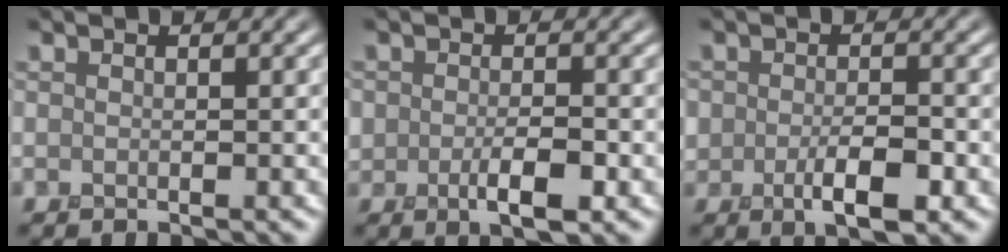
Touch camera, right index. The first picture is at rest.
{"total": 2.8, "force": [-0.6, 1.7, 2.2], "torque": [-0.035, 0.000, -0.009]}
{"total": 3.6, "force": [-1.0, 2.2, 2.7], "torque": [-0.042, -0.001, -0.017]}